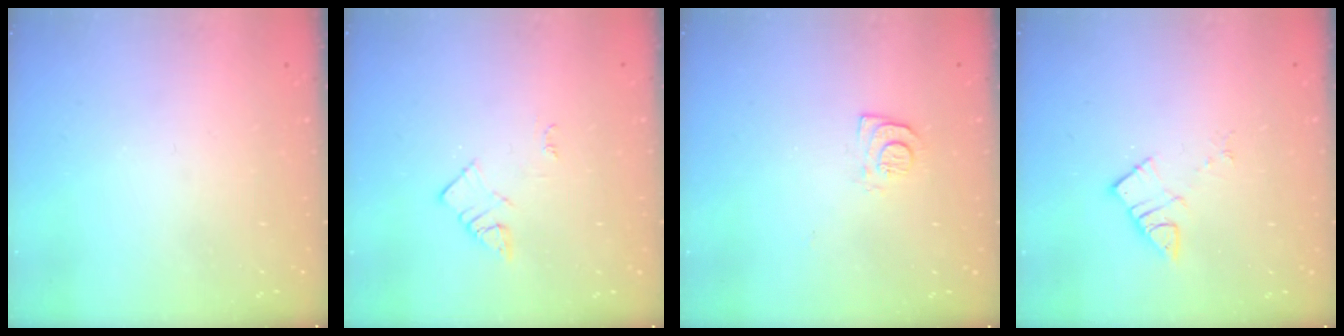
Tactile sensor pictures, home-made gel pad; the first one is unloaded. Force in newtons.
{"total": 3.0, "press": 3.0, "slide": 0.4}
{"total": 6.8, "press": 6.7, "slide": 0.7}
{"total": 5.8, "press": 5.8, "slide": 0.0}